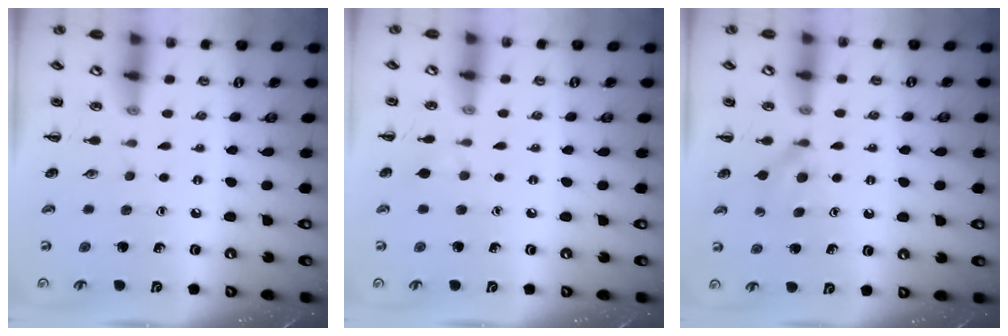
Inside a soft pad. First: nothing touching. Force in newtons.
{"total": 3.4, "press": 3.1, "slide": 1.3}
{"total": 4.9, "press": 4.6, "slide": 1.8}